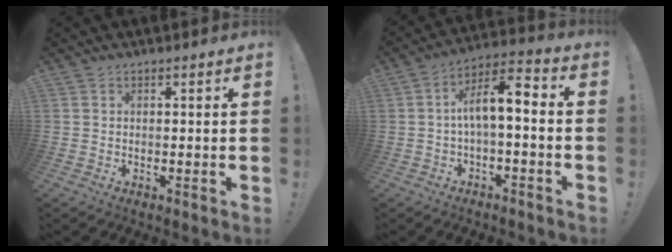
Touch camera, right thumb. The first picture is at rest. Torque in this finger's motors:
{"motor_torque": [0.92, 0.81, 0.80, -0.19, 0.02]}